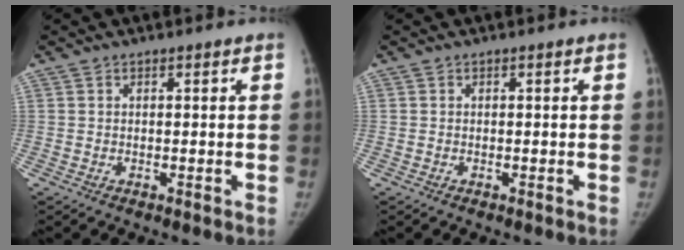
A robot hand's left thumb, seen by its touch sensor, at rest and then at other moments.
{"total": 0.0}